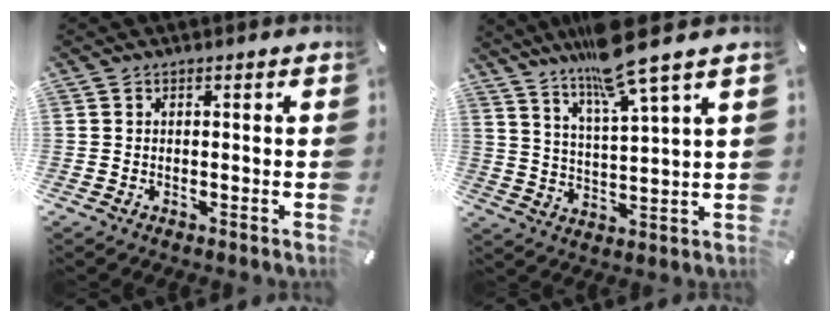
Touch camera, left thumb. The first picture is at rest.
{"total": 12.3, "force": [10.2, 0.5, 6.8], "torque": [-0.131, -0.056, 0.172]}